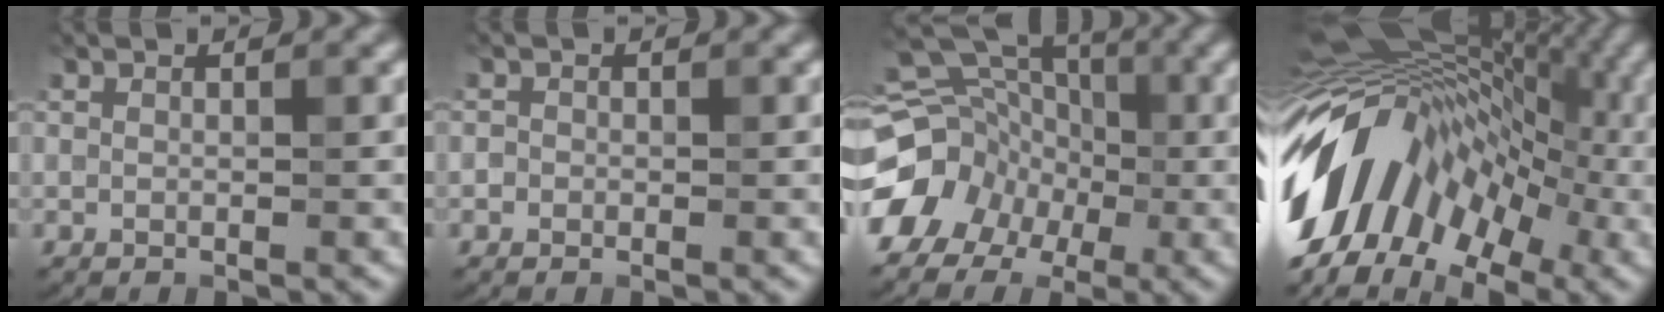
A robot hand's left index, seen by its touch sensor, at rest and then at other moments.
{"total": 0.6, "force": [-0.2, 0.6, 0.0], "torque": [0.003, -0.005, -0.006]}
{"total": 15.0, "force": [-3.8, 13.2, 6.0], "torque": [-0.130, -0.007, -0.092]}
{"total": 14.2, "force": [-2.0, 9.6, 10.3], "torque": [-0.184, 0.030, -0.051]}